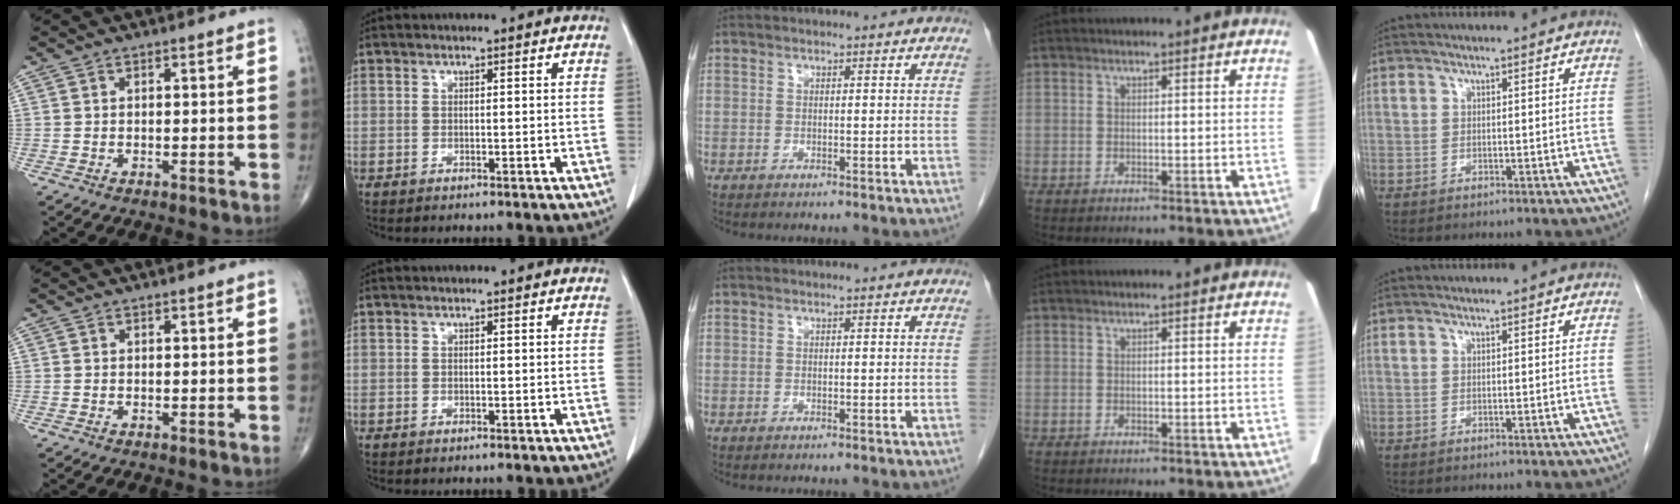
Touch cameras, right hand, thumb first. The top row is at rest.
{}